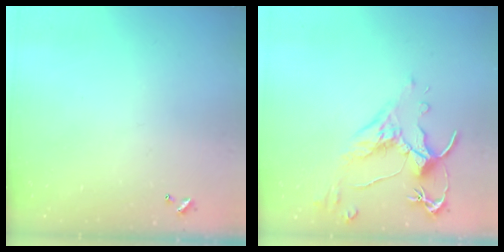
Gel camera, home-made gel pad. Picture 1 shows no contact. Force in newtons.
{"total": 2.4, "press": 2.0, "slide": 1.4}